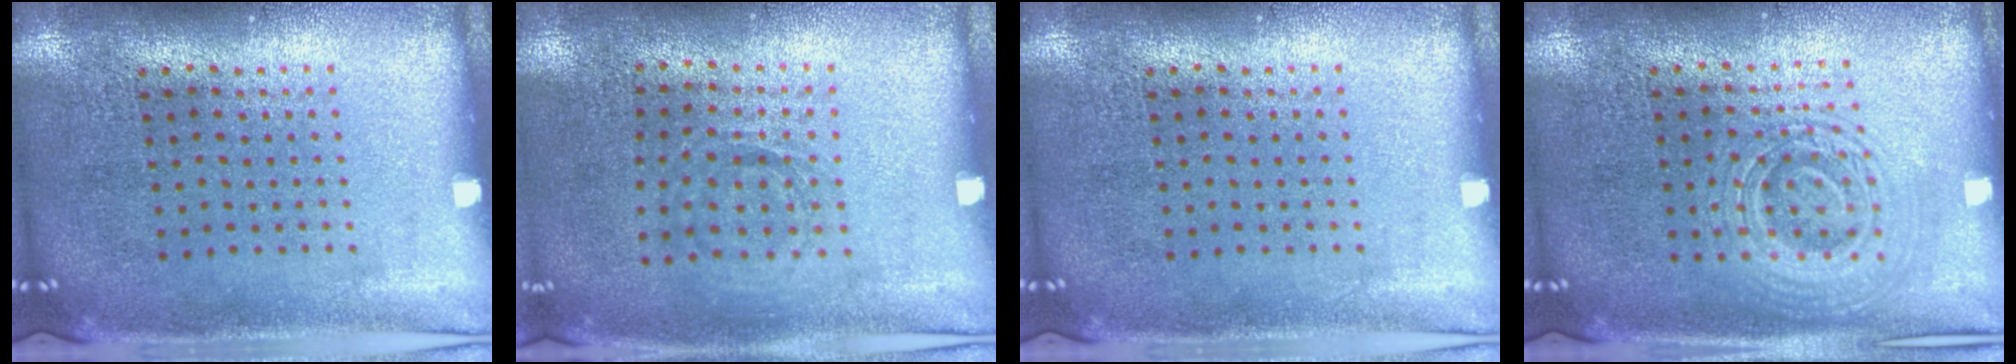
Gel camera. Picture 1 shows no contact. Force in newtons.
{"total": 0.9, "press": 0.8, "slide": 0.4}
{"total": 0.0}
{"total": 2.1, "press": 2.1, "slide": 0.4}